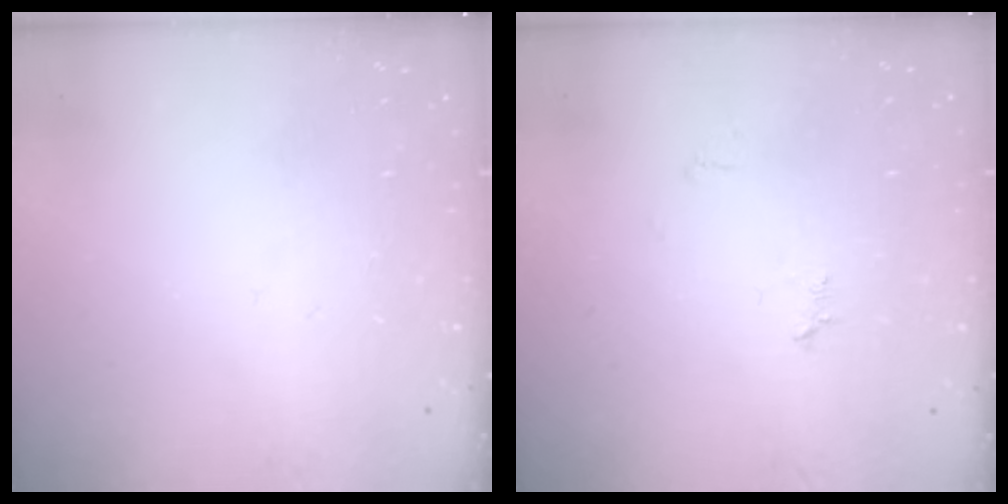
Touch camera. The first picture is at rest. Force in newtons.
{"total": 4.9, "press": 4.9, "slide": 0.5}